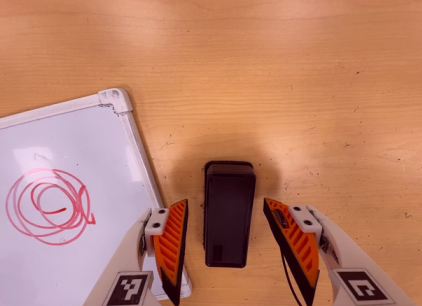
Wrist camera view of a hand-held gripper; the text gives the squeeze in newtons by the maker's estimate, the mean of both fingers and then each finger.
{"total": 0.0}